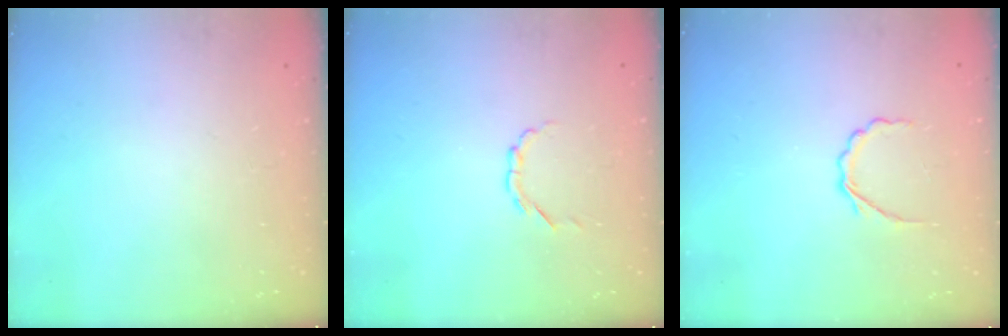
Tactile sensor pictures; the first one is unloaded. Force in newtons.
{"total": 2.6, "press": 2.4, "slide": 0.9}
{"total": 3.6, "press": 3.4, "slide": 1.2}